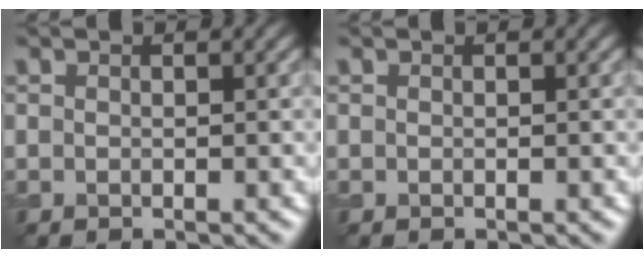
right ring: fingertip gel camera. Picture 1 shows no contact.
{"total": 0.0}